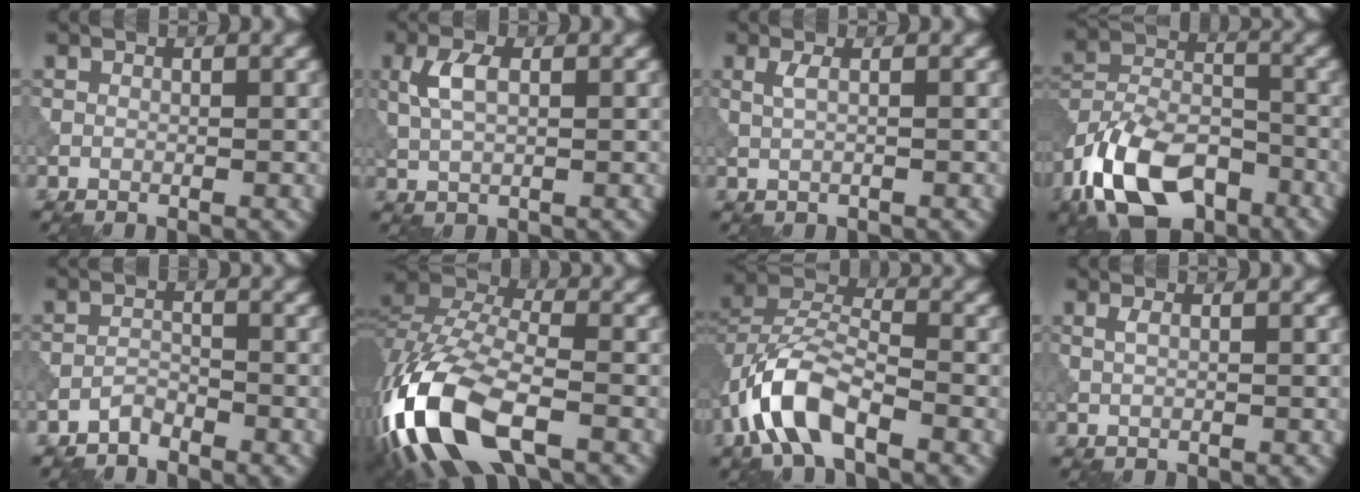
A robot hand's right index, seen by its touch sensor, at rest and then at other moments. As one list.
[{"total": 3.1, "force": [0.6, 1.5, 2.6], "torque": [-0.062, 0.006, 0.013]}, {"total": 1.4, "force": [0.3, 0.4, 1.3], "torque": [-0.025, 0.003, 0.005]}, {"total": 11.4, "force": [-7.2, 5.7, 6.7], "torque": [-0.132, 0.000, -0.140]}, {"total": 1.5, "force": [-1.4, 0.3, 0.2], "torque": [-0.005, 0.007, -0.030]}, {"total": 14.2, "force": [-6.8, 6.6, 10.6], "torque": [-0.242, -0.015, -0.137]}, {"total": 7.4, "force": [-3.8, 3.2, 5.5], "torque": [-0.109, 0.009, -0.083]}, {"total": 1.0, "force": [0.3, 0.3, 0.9], "torque": [-0.018, 0.002, 0.004]}]